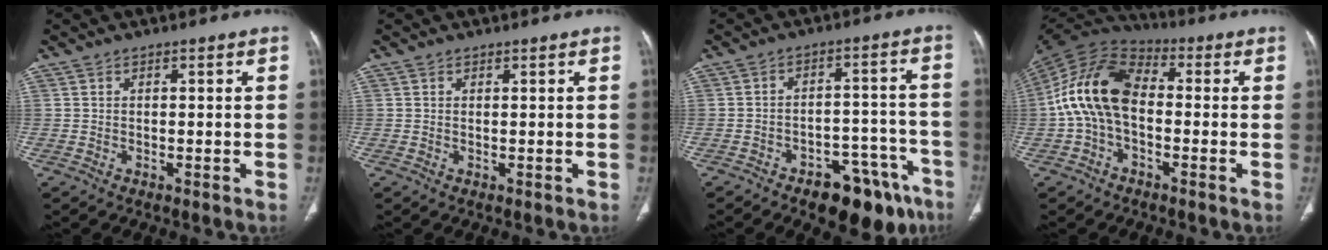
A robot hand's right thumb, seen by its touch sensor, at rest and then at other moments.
{"total": 0.0}
{"total": 14.1, "force": [-9.3, 6.6, 8.2], "torque": [-0.069, 0.076, -0.126]}
{"total": 14.2, "force": [-0.8, 8.9, 11.1], "torque": [-0.209, 0.035, -0.027]}